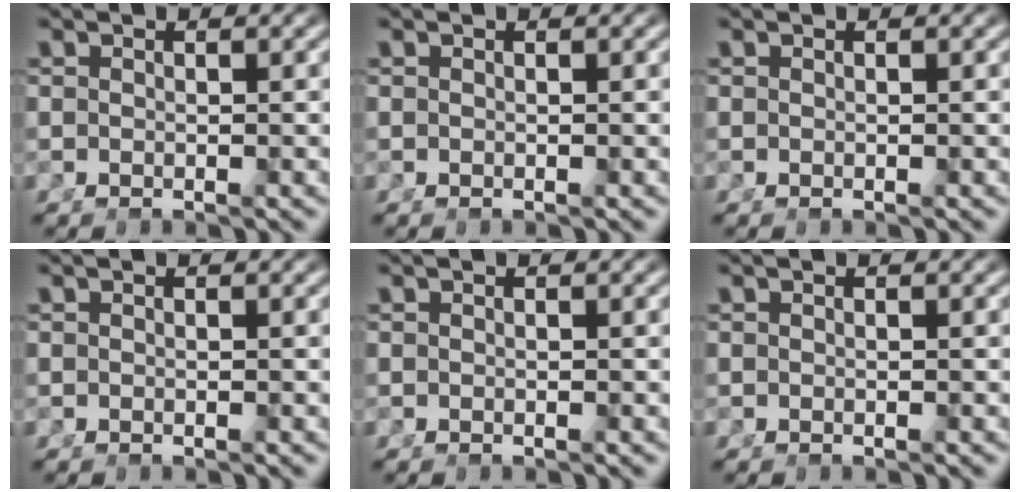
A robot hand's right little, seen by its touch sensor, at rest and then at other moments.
{"total": 0.0}
{"total": 0.0}
{"total": 0.0}
{"total": 0.0}
{"total": 0.0}